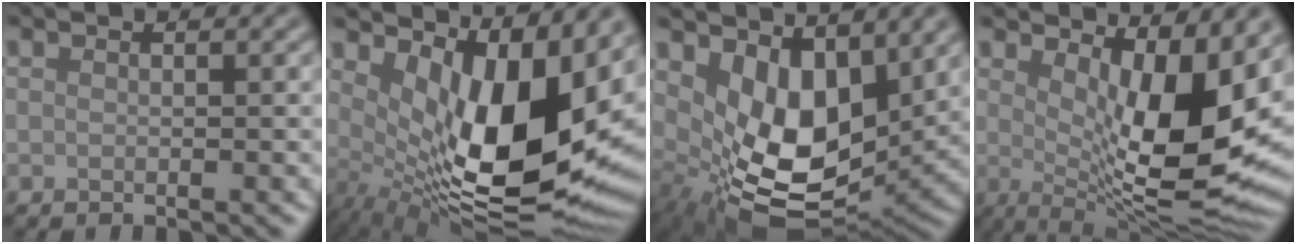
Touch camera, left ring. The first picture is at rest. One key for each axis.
{"total": 14.4, "fx": 1.9, "fy": 6.8, "fz": 12.5, "tx": -0.180, "ty": -0.031, "tz": 0.043}
{"total": 9.6, "fx": 2.2, "fy": 5.4, "fz": 7.7, "tx": -0.140, "ty": -0.028, "tz": 0.048}
{"total": 11.9, "fx": 2.8, "fy": 4.1, "fz": 10.8, "tx": -0.155, "ty": -0.021, "tz": 0.052}